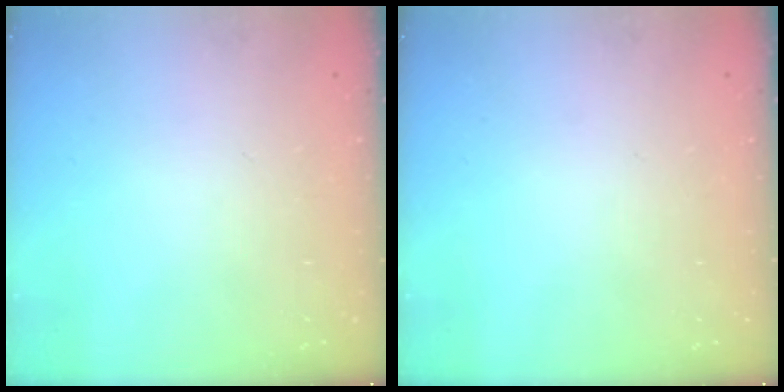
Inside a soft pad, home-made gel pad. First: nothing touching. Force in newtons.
{"total": 0.0}